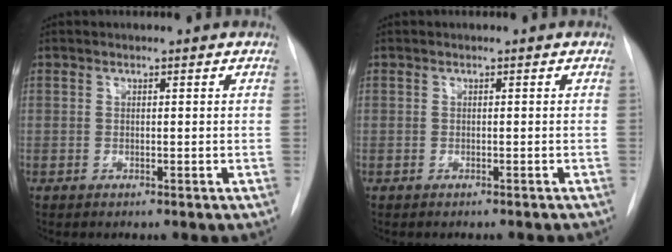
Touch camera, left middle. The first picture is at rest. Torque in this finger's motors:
{"motor_torque": [0.70, -0.75, 0.04, 0.01]}